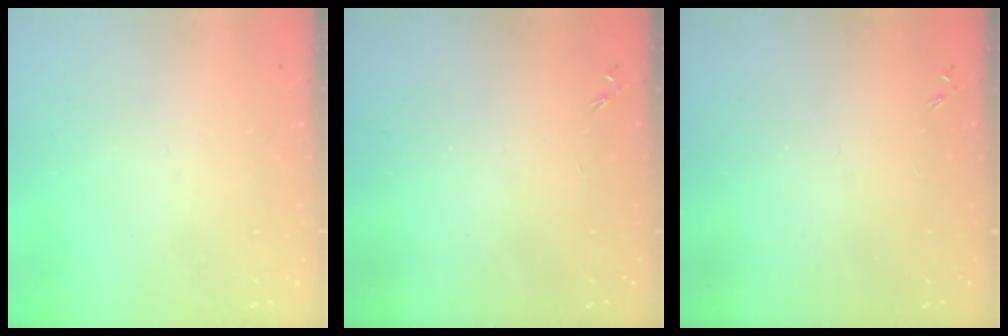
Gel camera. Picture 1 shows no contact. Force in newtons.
{"total": 0.0}
{"total": 0.0}